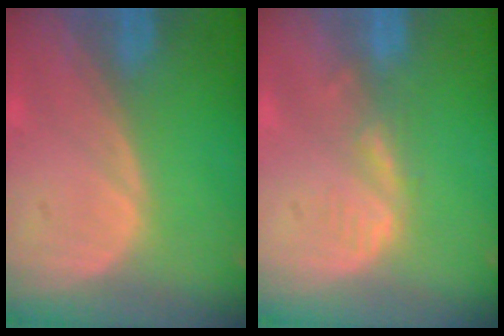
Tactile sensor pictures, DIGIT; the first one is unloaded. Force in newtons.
{"total": 2.0, "press": 2.0, "slide": 0.3}